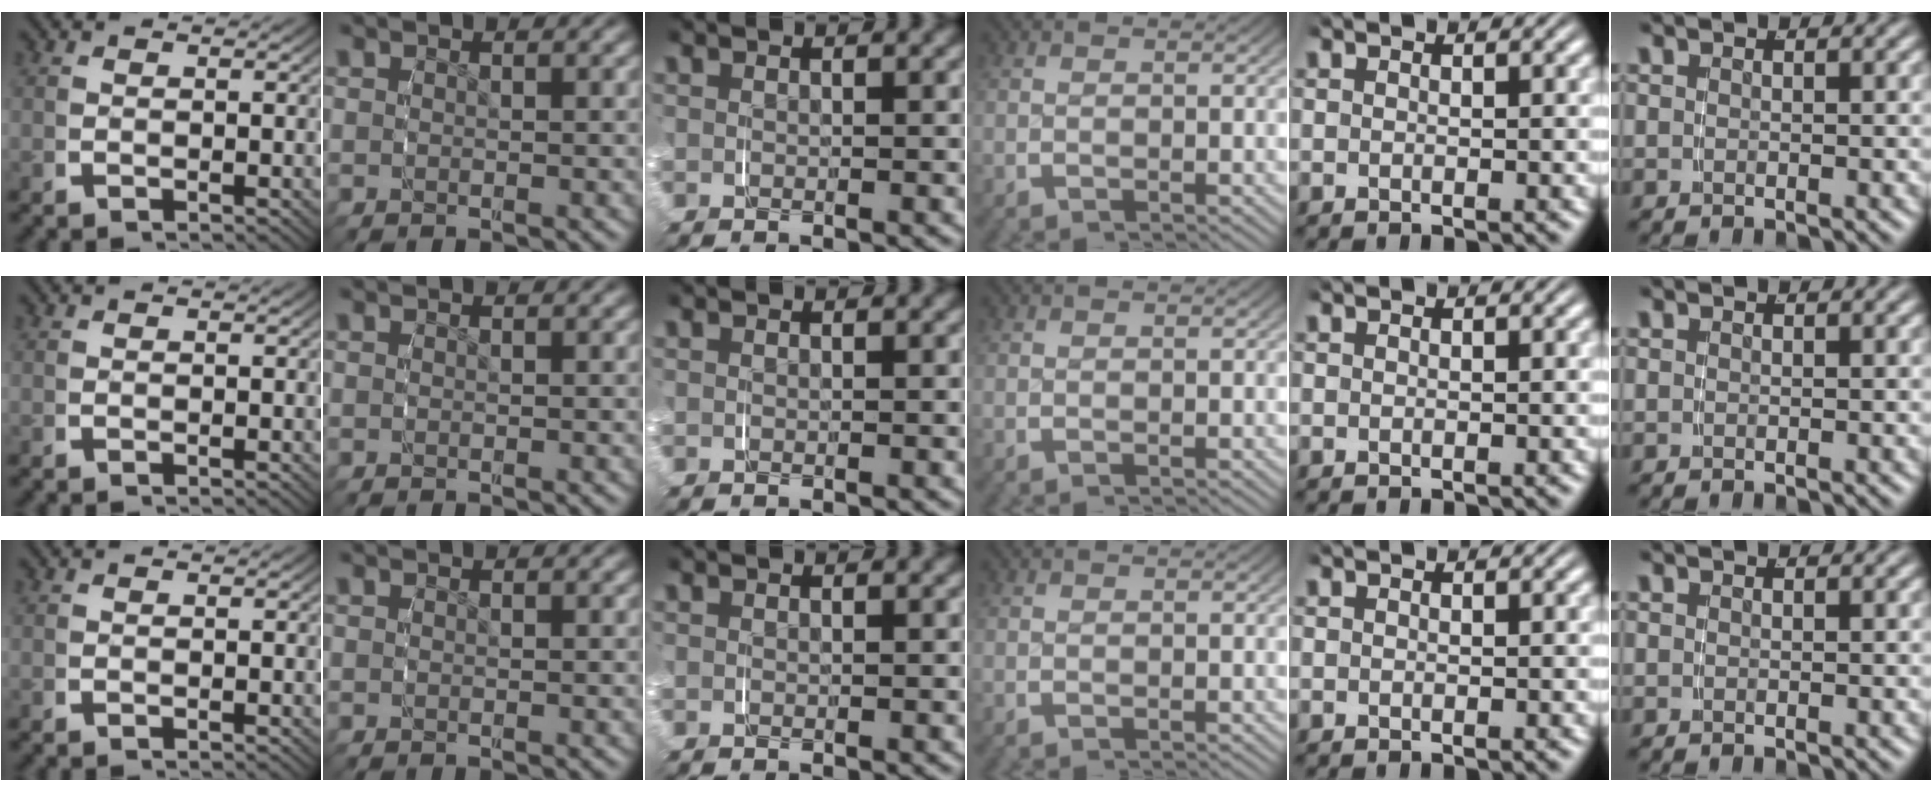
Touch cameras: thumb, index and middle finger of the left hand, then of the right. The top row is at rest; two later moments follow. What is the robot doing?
{"motion": "grasp_and_lifting", "object": "glasses case"}